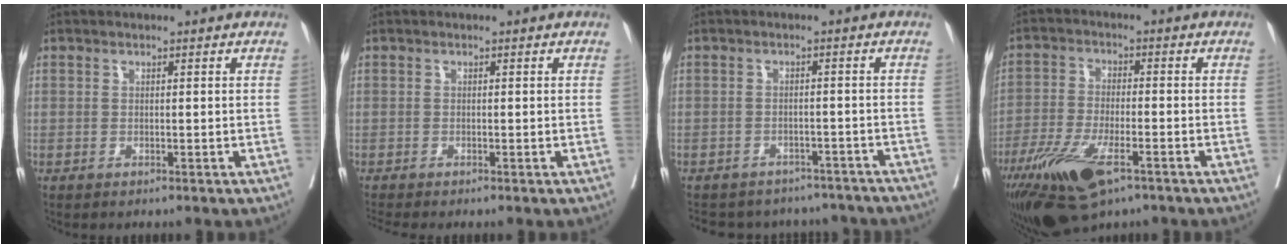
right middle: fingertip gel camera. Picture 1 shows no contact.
{"total": 1.5, "force": [-1.4, -0.6, 0.2], "torque": [-0.010, -0.007, -0.029]}
{"total": 15.2, "force": [-13.6, 5.9, 3.4], "torque": [-0.074, 0.010, -0.153]}
{"total": 12.4, "force": [-7.1, 3.6, 9.4], "torque": [-0.182, -0.025, -0.123]}